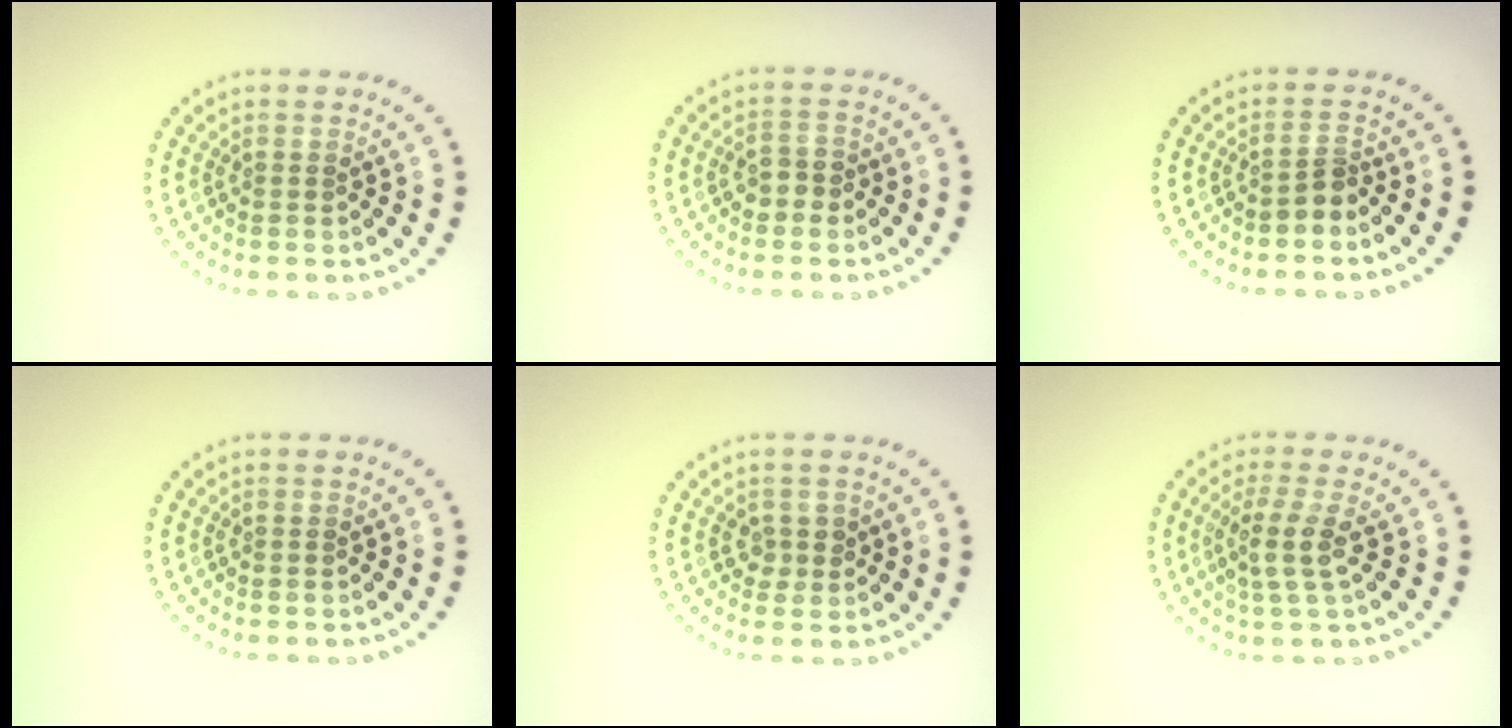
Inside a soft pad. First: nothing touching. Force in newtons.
{"total": 1.7, "press": 1.6, "slide": 0.5}
{"total": 1.6, "press": 1.2, "slide": 1.2}
{"total": 0.0}
{"total": 1.4, "press": 1.3, "slide": 0.7}
{"total": 2.9, "press": 2.3, "slide": 1.7}